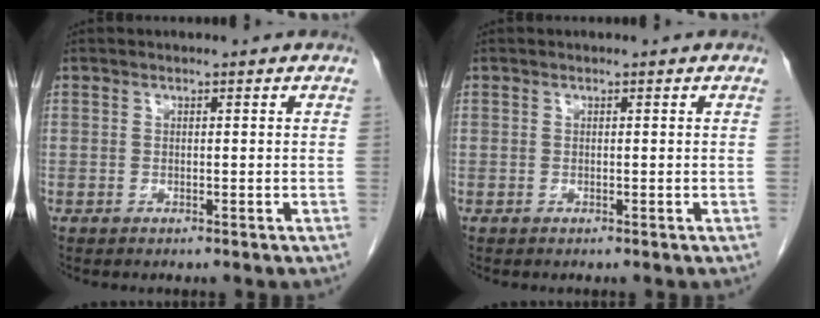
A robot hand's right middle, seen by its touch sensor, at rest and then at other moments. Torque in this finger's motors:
{"motor_torque": [0.00, 0.00, 0.00, 0.00]}